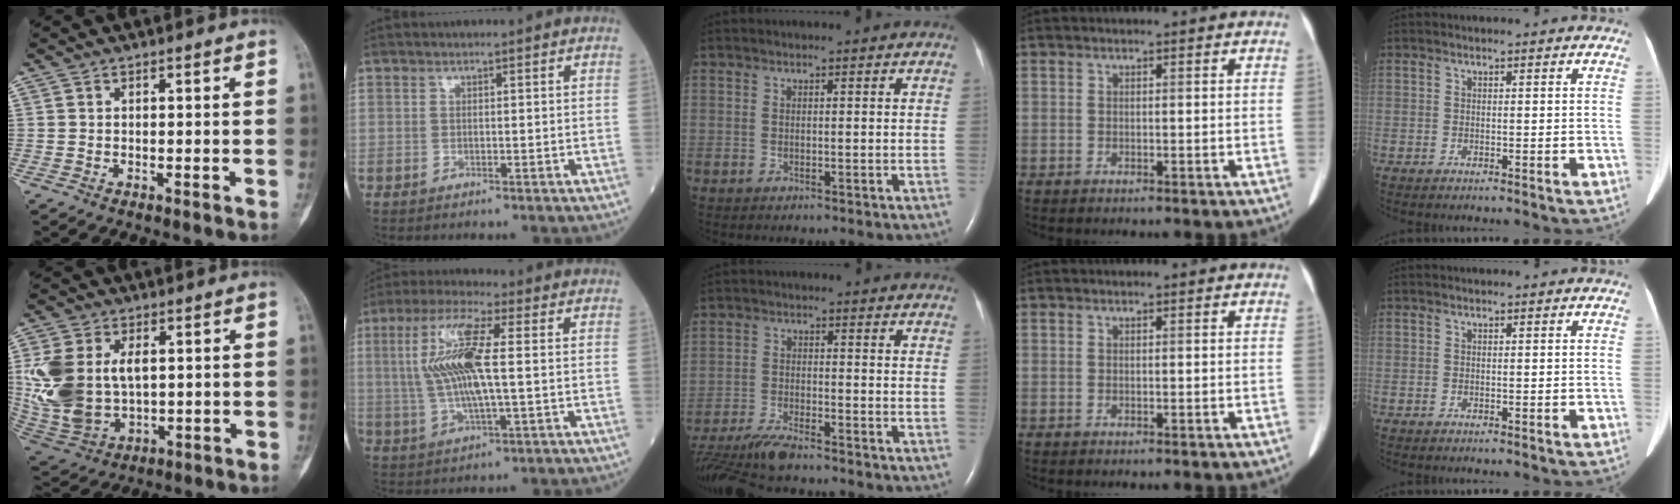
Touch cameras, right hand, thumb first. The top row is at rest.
{"thumb": {"total": 16.5, "force": [2.2, 10.8, 12.3], "torque": [-0.259, -0.010, 0.059]}, "index": {"total": 11.8, "force": [1.3, 1.9, 11.6], "torque": [-0.247, 0.010, 0.024]}, "middle": {"total": 10.7, "force": [-9.4, 1.1, 5.0], "torque": [-0.092, -0.024, -0.160]}}